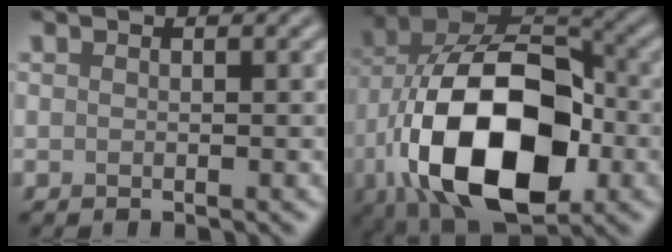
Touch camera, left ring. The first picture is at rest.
{"total": 16.1, "force": [-4.4, 9.2, 12.5], "torque": [-0.222, -0.012, -0.080]}